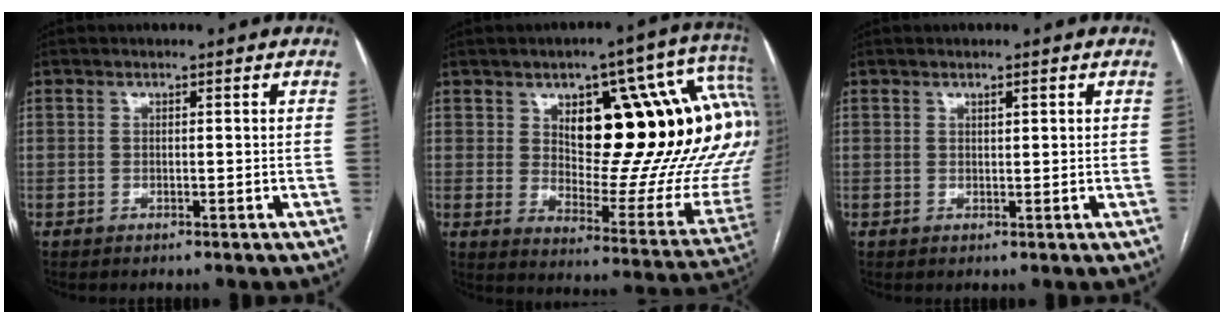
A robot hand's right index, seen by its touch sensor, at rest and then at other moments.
{"total": 27.9, "force": [9.0, 9.4, 24.7], "torque": [-0.250, 0.042, 0.150]}
{"total": 0.9, "force": [0.5, 0.2, 0.7], "torque": [-0.012, -0.002, 0.008]}